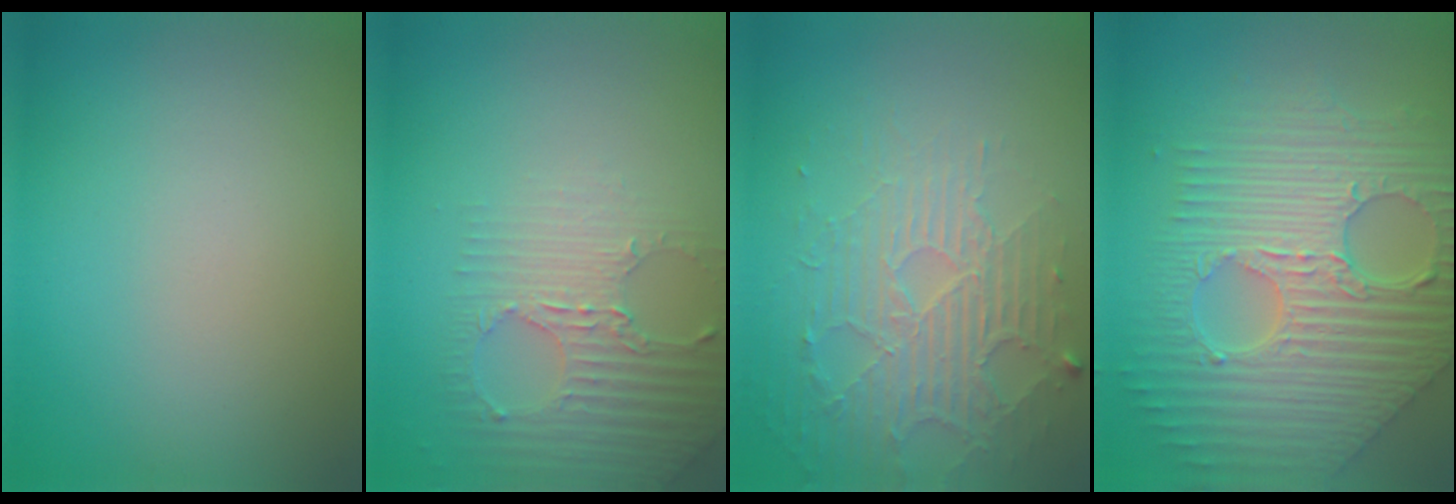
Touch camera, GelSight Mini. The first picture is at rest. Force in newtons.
{"total": 2.9, "press": 2.7, "slide": 1.1}
{"total": 4.1, "press": 3.4, "slide": 2.3}
{"total": 10.3, "press": 7.1, "slide": 7.5}